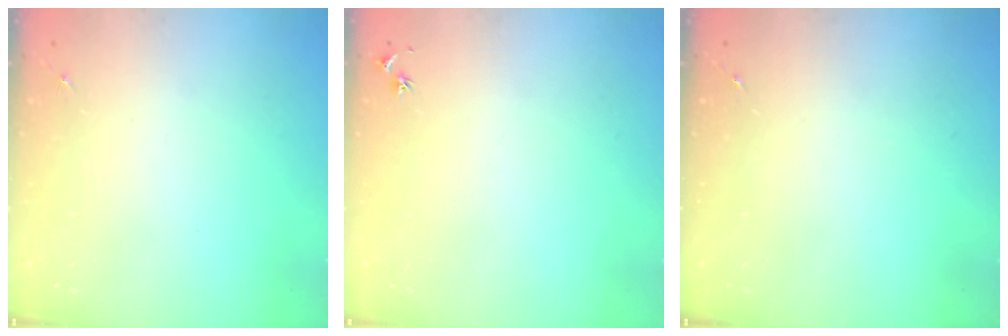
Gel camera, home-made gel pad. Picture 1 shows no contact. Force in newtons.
{"total": 3.0, "press": 2.9, "slide": 0.4}
{"total": 0.0}